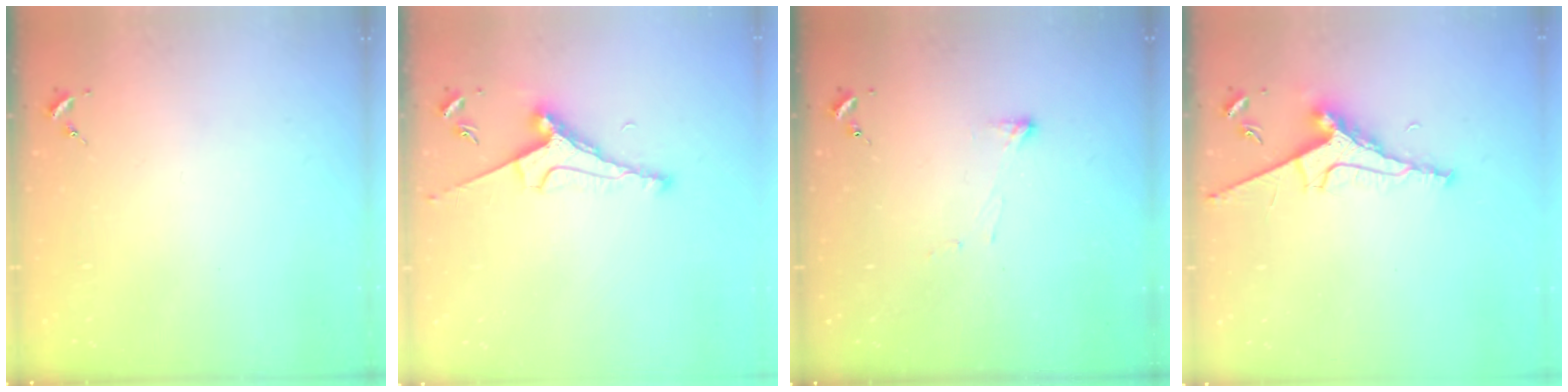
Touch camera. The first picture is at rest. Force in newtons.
{"total": 8.1, "press": 8.0, "slide": 1.2}
{"total": 4.1, "press": 4.0, "slide": 0.5}
{"total": 9.1, "press": 9.0, "slide": 1.2}